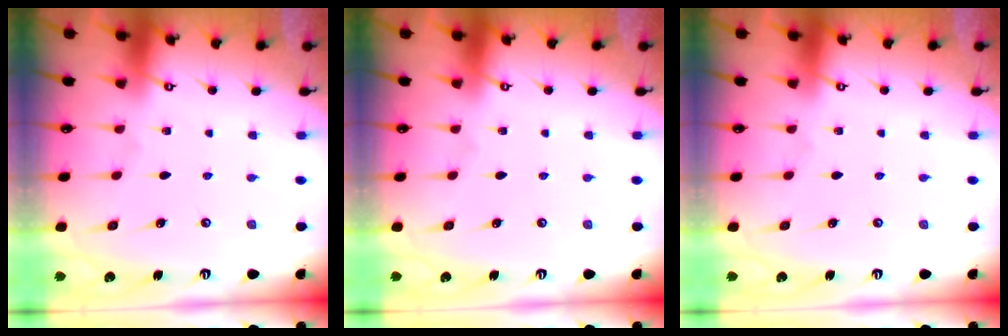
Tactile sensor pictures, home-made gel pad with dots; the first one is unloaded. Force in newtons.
{"total": 0.0}
{"total": 0.0}